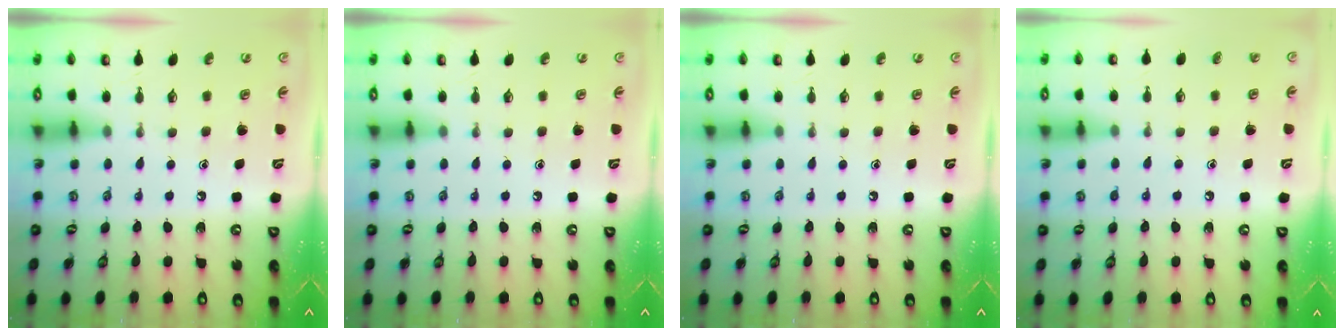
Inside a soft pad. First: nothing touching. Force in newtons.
{"total": 0.0}
{"total": 0.0}
{"total": 4.5, "press": 4.4, "slide": 0.7}